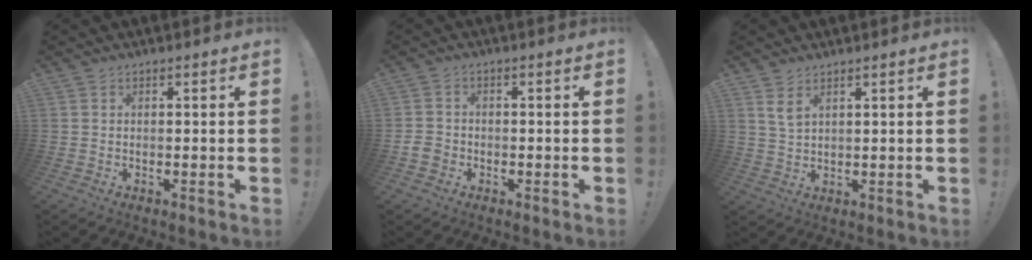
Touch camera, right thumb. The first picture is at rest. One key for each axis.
{"total": 3.6, "fx": -1.8, "fy": 2.8, "fz": 1.4, "tx": -0.032, "ty": 0.006, "tz": -0.034}
{"total": 3.9, "fx": 2.5, "fy": 1.5, "fz": 2.6, "tx": -0.040, "ty": -0.017, "tz": 0.043}